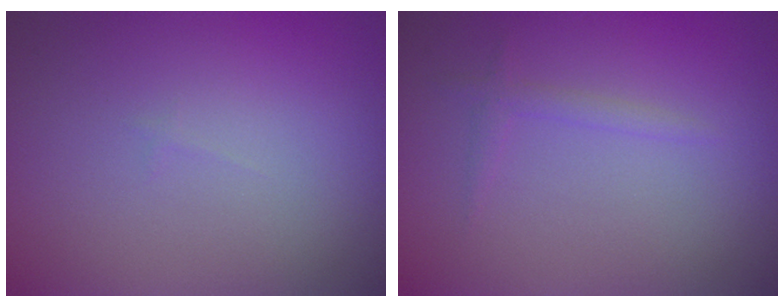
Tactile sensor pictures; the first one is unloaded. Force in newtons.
{"total": 1.0, "press": 1.0, "slide": 0.1}